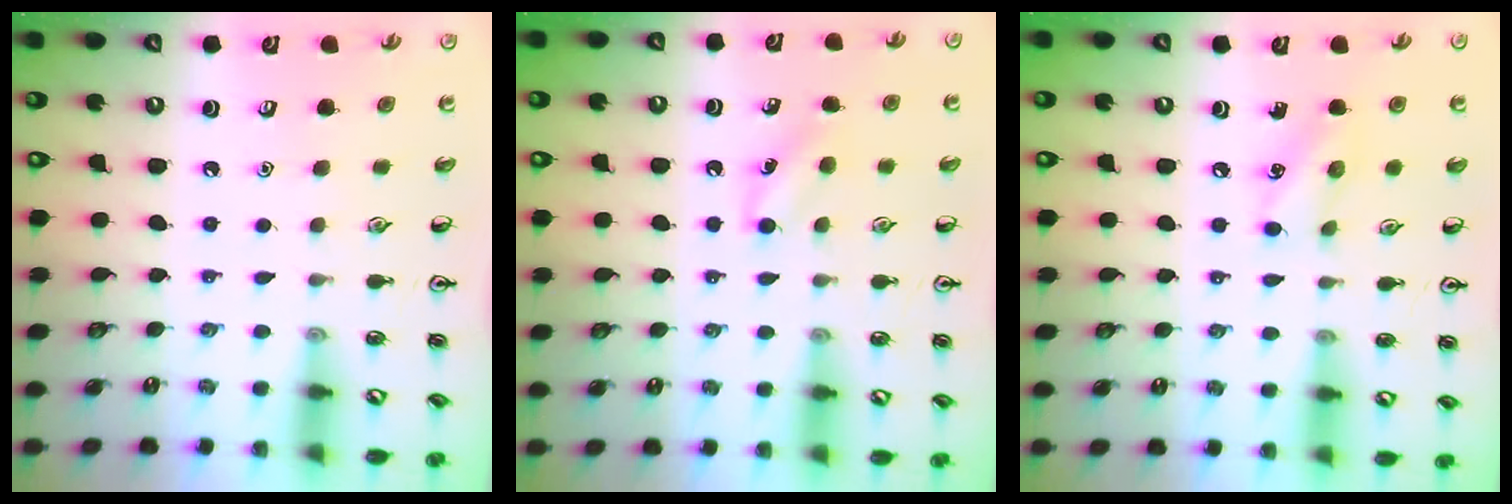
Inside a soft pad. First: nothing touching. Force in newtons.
{"total": 5.8, "press": 5.5, "slide": 1.7}
{"total": 7.6, "press": 7.5, "slide": 1.2}